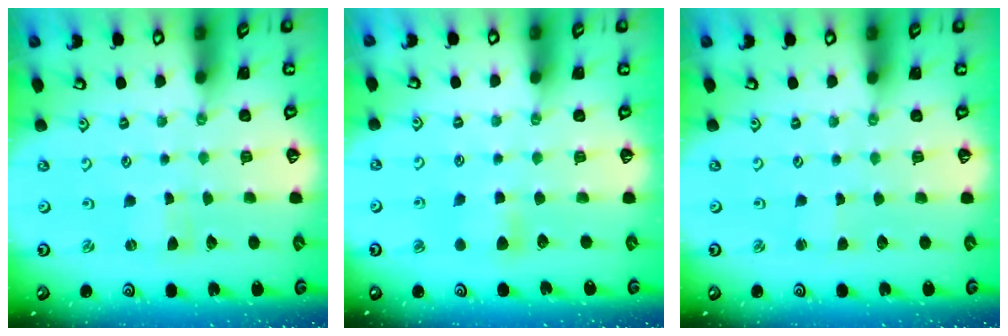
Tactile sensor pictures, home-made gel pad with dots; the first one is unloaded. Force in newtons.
{"total": 4.9, "press": 4.8, "slide": 0.7}
{"total": 0.6, "press": 0.6, "slide": 0.0}